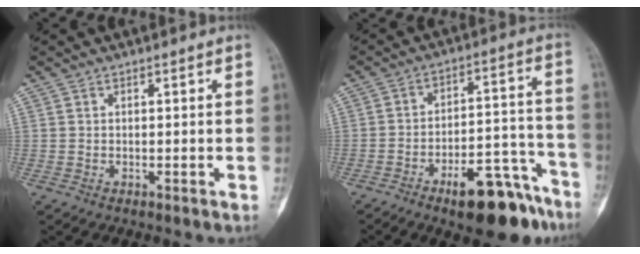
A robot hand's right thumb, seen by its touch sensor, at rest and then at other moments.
{"total": 13.1, "force": [-8.9, 5.2, 8.2], "torque": [-0.075, 0.081, -0.126]}